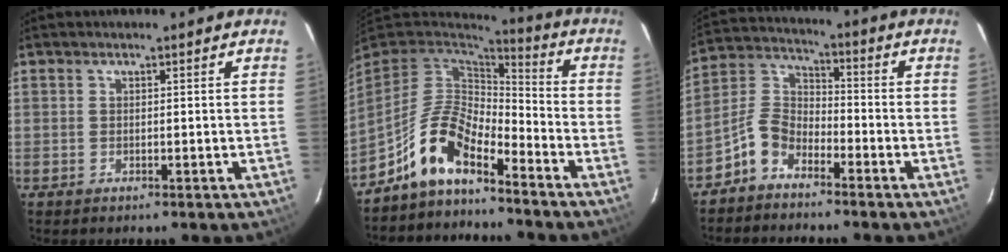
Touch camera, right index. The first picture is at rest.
{"total": 11.5, "force": [-8.0, 4.2, 7.2], "torque": [-0.149, 0.013, -0.159]}
{"total": 6.9, "force": [-4.8, 3.9, 3.0], "torque": [-0.071, 0.026, -0.108]}